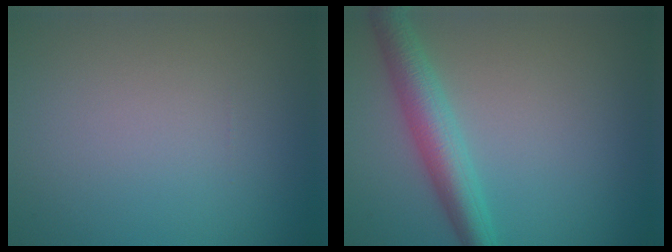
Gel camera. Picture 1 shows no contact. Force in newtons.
{"total": 4.7, "press": 4.7, "slide": 0.2}